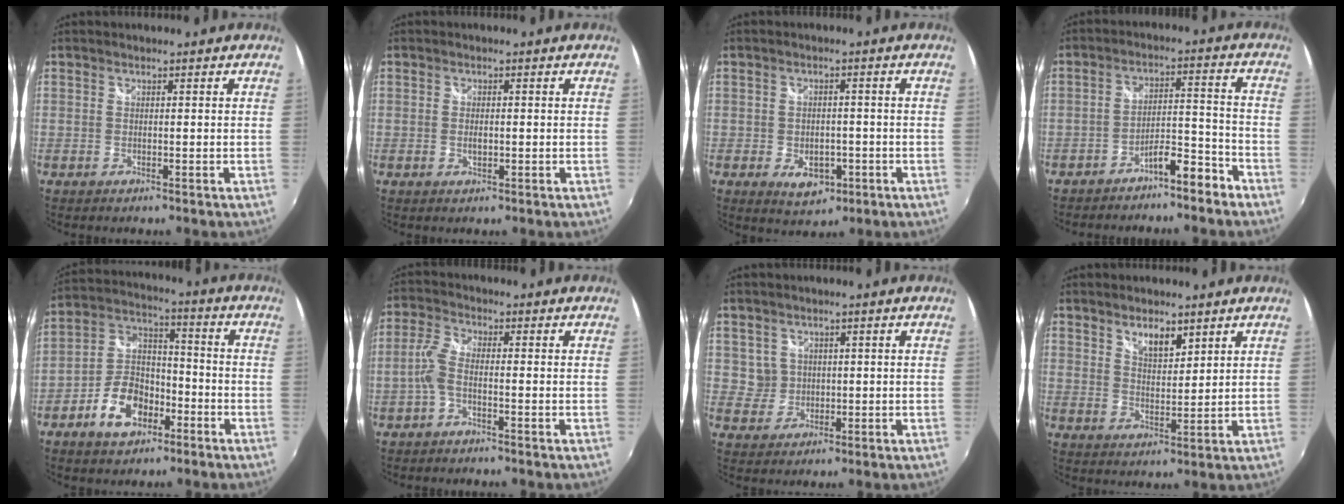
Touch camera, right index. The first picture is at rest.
{"total": 1.7, "force": [-0.2, 0.9, 1.4], "torque": [-0.024, -0.003, -0.004]}
{"total": 6.2, "force": [-2.5, 4.2, 3.9], "torque": [-0.073, -0.005, -0.031]}
{"total": 6.7, "force": [-5.7, 1.3, 3.3], "torque": [-0.054, 0.024, -0.085]}
{"total": 11.1, "force": [-6.1, 6.8, 6.4], "torque": [-0.127, 0.031, -0.104]}
{"total": 3.4, "force": [-1.4, 0.9, 3.0], "torque": [-0.076, 0.006, -0.031]}
{"total": 3.2, "force": [1.3, 2.9, 0.1], "torque": [0.005, 0.007, 0.026]}
{"total": 5.0, "force": [3.7, 2.0, 2.8], "torque": [-0.043, 0.001, 0.063]}